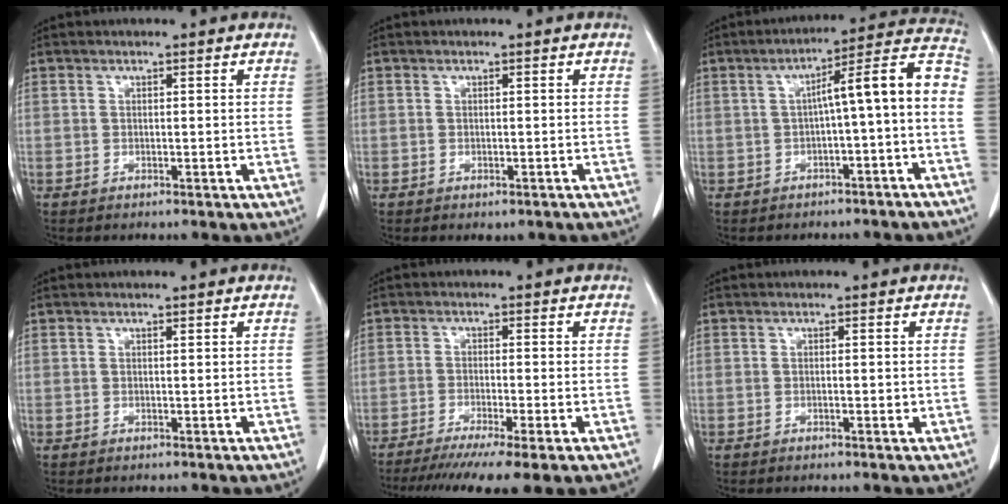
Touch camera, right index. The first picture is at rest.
{"total": 1.2, "force": [-0.8, 0.9, 0.4], "torque": [-0.003, 0.002, -0.005]}
{"total": 10.5, "force": [-1.8, 0.5, 10.4], "torque": [-0.141, 0.040, -0.027]}
{"total": 0.0}
{"total": 11.5, "force": [-8.6, 0.1, 7.7], "torque": [-0.116, -0.027, -0.134]}
{"total": 0.8, "force": [-0.1, 0.2, 0.7], "torque": [-0.012, 0.000, -0.001]}